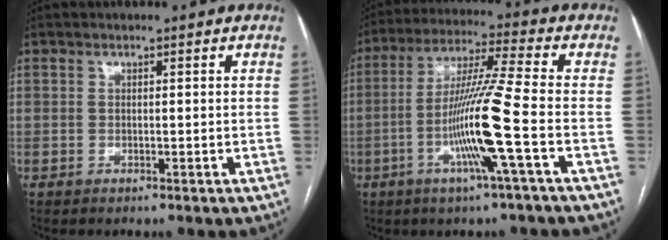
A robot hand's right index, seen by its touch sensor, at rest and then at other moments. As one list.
[{"total": 12.7, "force": [-3.8, -1.7, 12.0], "torque": [-0.233, -0.006, -0.078]}]